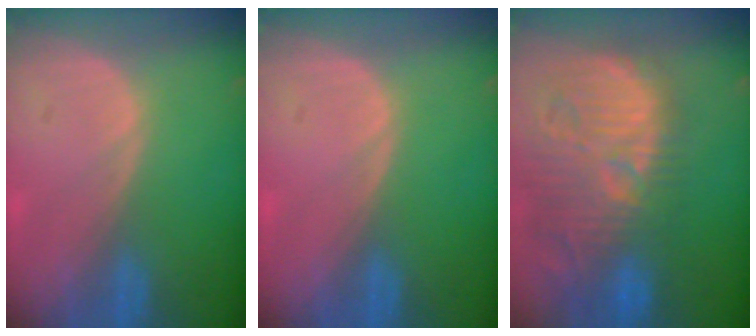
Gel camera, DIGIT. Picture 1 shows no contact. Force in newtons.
{"total": 0.0}
{"total": 14.0, "press": 12.8, "slide": 5.8}